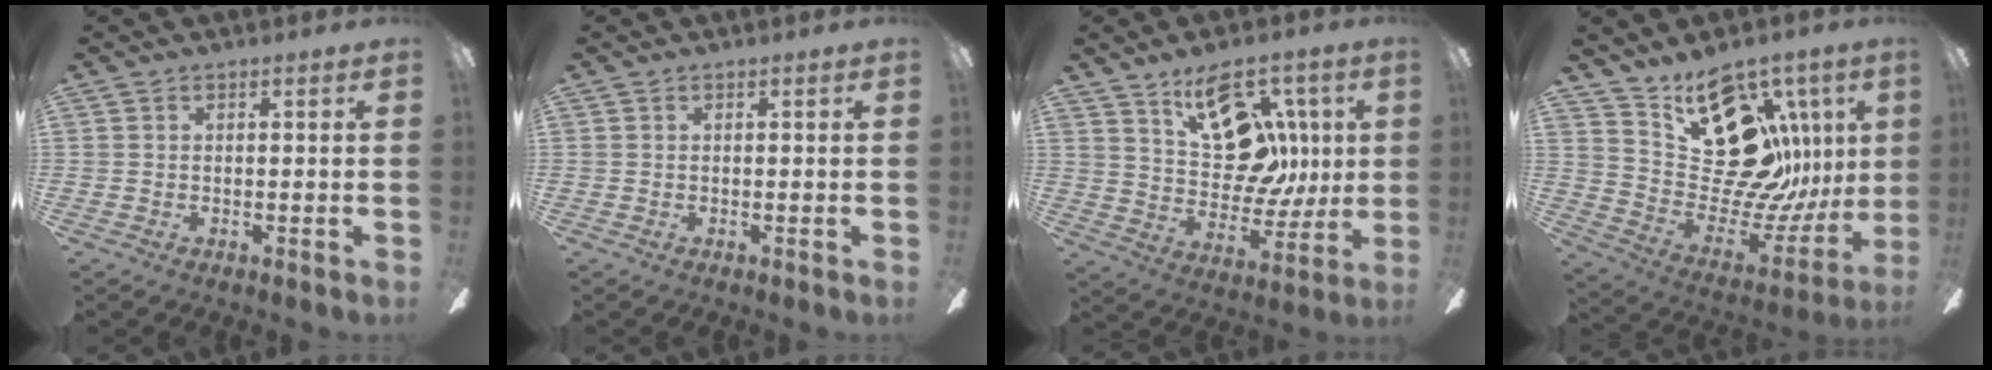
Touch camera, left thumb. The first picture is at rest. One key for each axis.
{"total": 0.0}
{"total": 19.2, "fx": 8.5, "fy": 12.6, "fz": 11.7, "tx": -0.156, "ty": -0.038, "tz": 0.160}
{"total": 22.3, "fx": 10.8, "fy": 13.9, "fz": 13.6, "tx": -0.197, "ty": -0.081, "tz": 0.219}